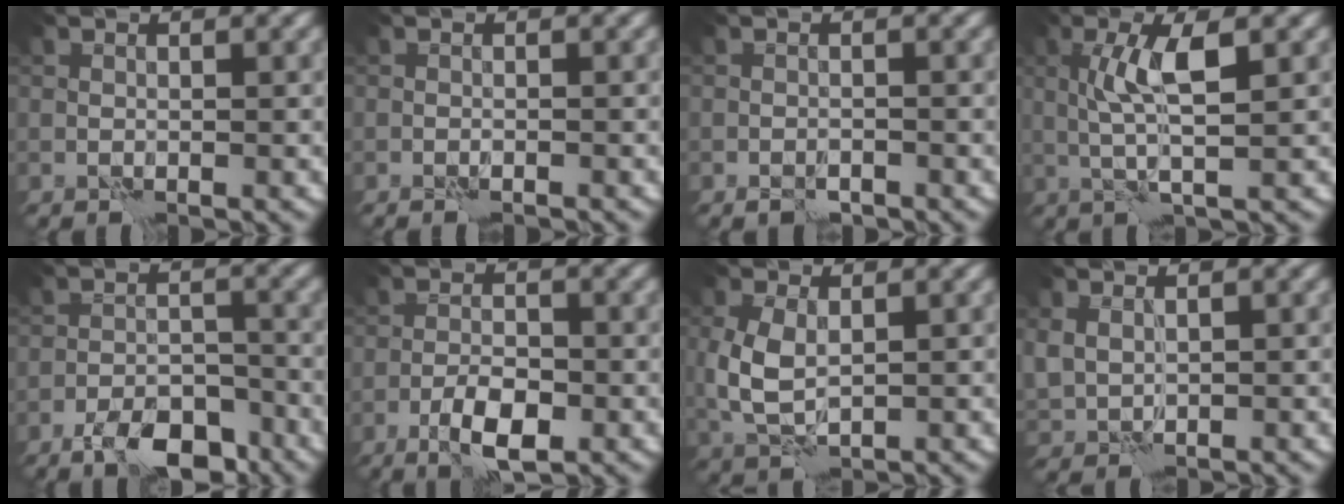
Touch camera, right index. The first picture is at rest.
{"total": 0.7, "force": [-0.6, -0.1, 0.3], "torque": [-0.009, 0.000, -0.011]}
{"total": 1.1, "force": [-0.8, 0.5, 0.5], "torque": [-0.006, 0.001, -0.015]}
{"total": 4.2, "force": [1.2, 0.5, 4.0], "torque": [-0.079, 0.005, 0.022]}
{"total": 6.0, "force": [-4.5, 2.2, 3.4], "torque": [-0.050, 0.000, -0.079]}
{"total": 3.9, "force": [-1.9, 1.3, 3.2], "torque": [-0.057, 0.001, -0.034]}
{"total": 4.1, "force": [0.5, 2.5, 3.2], "torque": [-0.083, -0.003, 0.014]}
{"total": 1.9, "force": [0.8, 1.5, 1.0], "torque": [-0.027, -0.006, 0.020]}